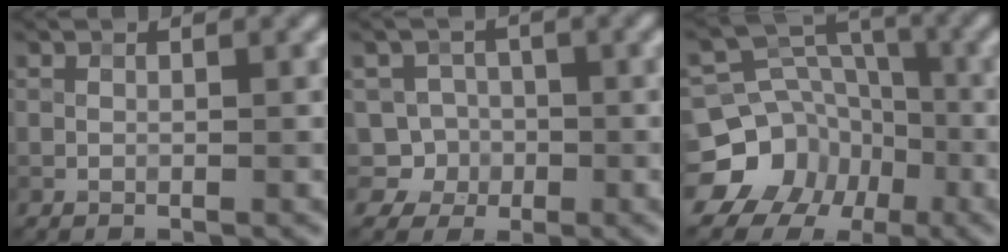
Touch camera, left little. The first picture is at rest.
{"total": 4.3, "force": [-0.8, 4.1, 1.0], "torque": [0.004, 0.025, -0.037]}
{"total": 11.4, "force": [-5.5, 9.5, 3.0], "torque": [-0.050, -0.011, -0.114]}